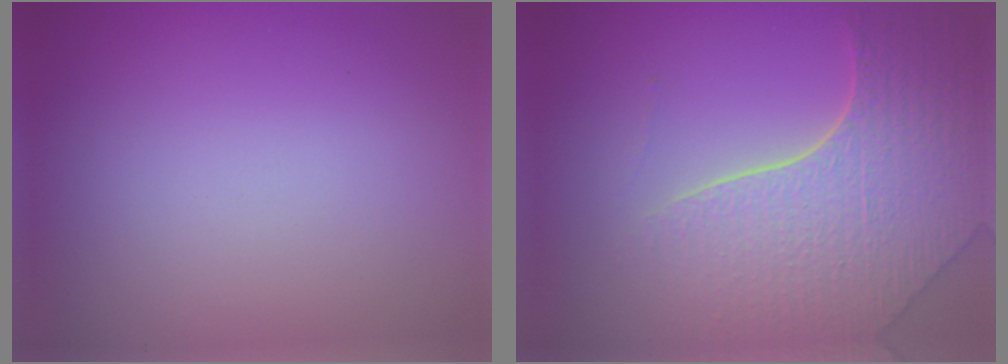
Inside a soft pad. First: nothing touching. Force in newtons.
{"total": 7.9, "press": 5.7, "slide": 5.5}